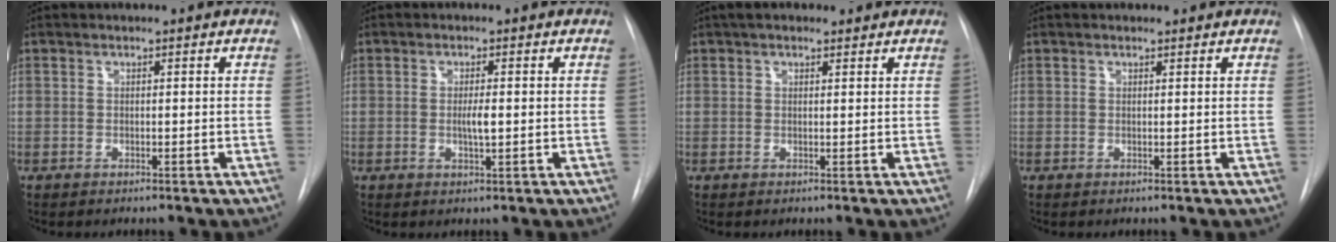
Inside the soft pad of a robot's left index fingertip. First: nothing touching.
{"total": 2.5, "force": [-0.2, 0.4, 2.5], "torque": [-0.046, -0.002, -0.003]}
{"total": 3.5, "force": [2.6, 1.6, 1.8], "torque": [-0.031, 0.028, 0.040]}
{"total": 0.6, "force": [0.5, 0.3, 0.1], "torque": [-0.008, 0.003, 0.007]}